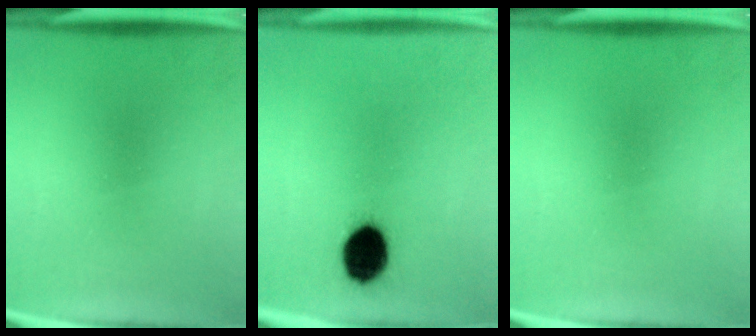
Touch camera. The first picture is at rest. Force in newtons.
{"total": 10.7}
{"total": 0.0}